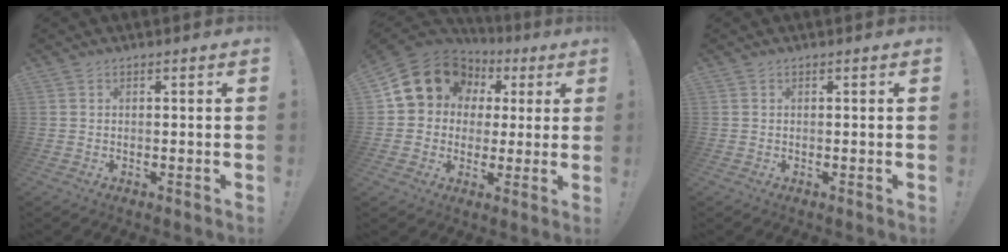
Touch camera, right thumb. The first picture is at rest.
{"total": 14.7, "force": [5.6, 12.2, 6.0], "torque": [-0.086, -0.022, 0.119]}
{"total": 0.0}